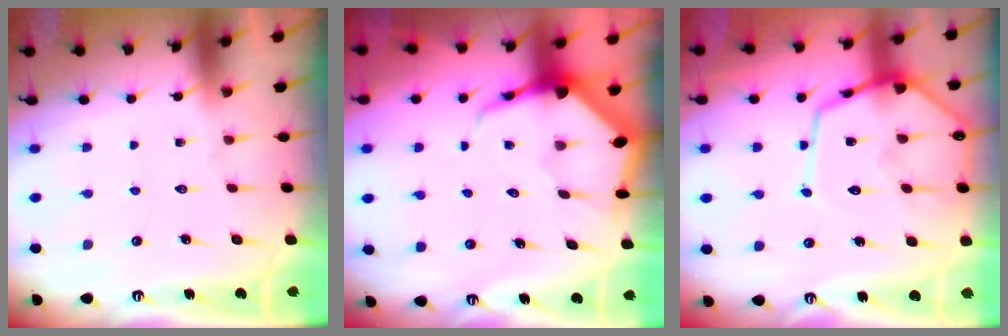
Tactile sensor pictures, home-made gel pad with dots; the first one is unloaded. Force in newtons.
{"total": 6.6, "press": 6.6, "slide": 0.9}
{"total": 15.5, "press": 15.4, "slide": 1.3}